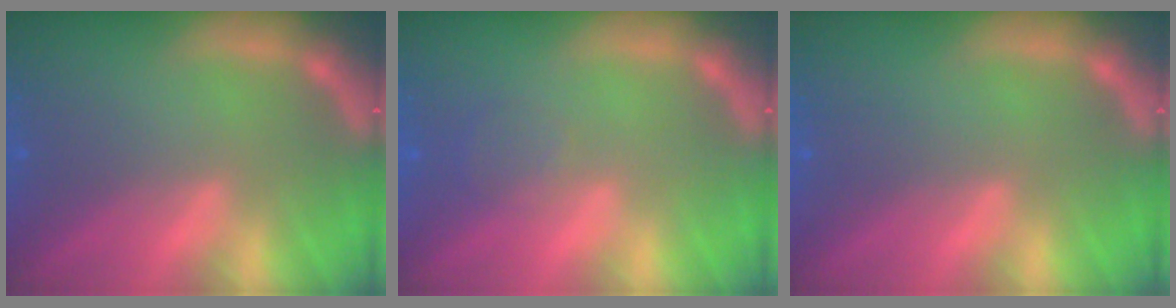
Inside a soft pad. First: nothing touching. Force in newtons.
{"total": 1.5}
{"total": 0.0}